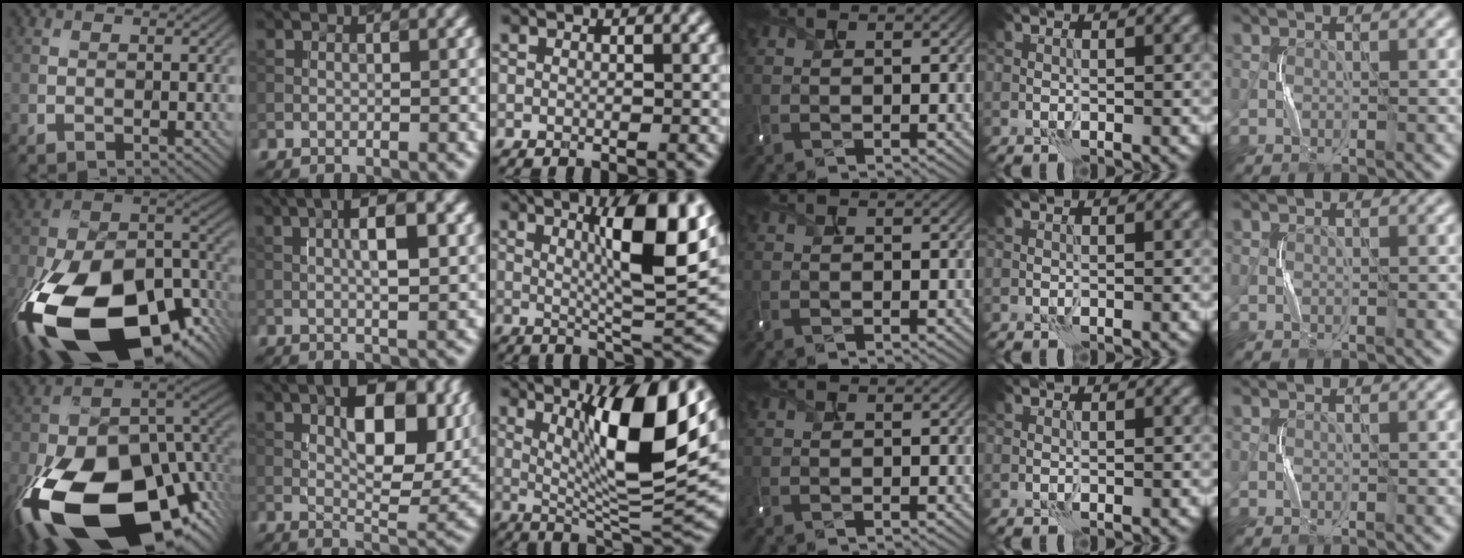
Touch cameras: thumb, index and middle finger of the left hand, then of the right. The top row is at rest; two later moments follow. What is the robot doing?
{"motion": "shake", "object": "tambourine"}